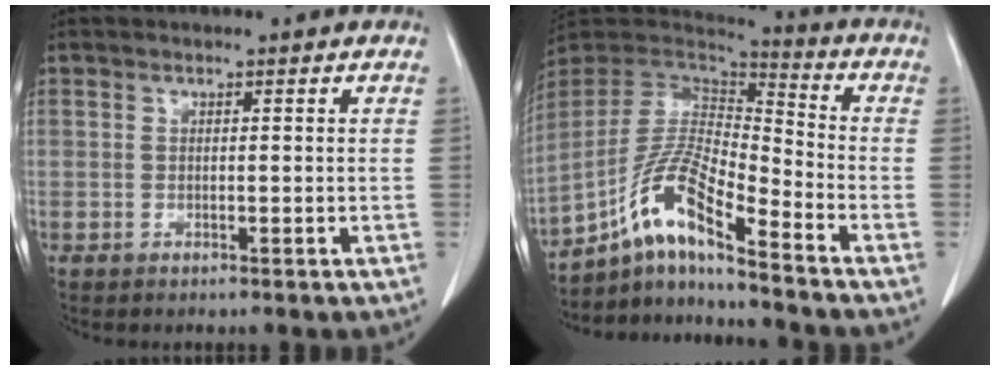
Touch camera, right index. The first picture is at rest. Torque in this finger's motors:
{"motor_torque": [1.28, -0.86, 0.29, 0.18]}